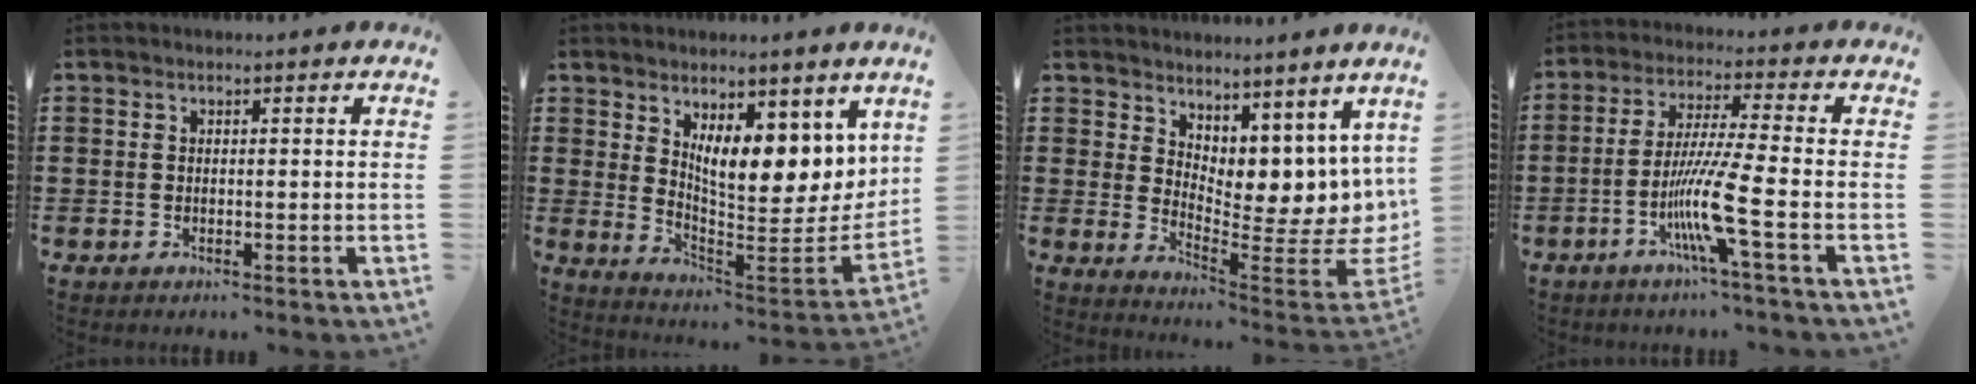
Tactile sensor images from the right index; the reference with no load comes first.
{"total": 9.4, "force": [6.3, 4.0, 5.6], "torque": [-0.088, -0.063, 0.111]}
{"total": 5.6, "force": [4.4, 2.8, 2.0], "torque": [-0.045, -0.066, 0.082]}
{"total": 9.6, "force": [-3.7, -0.1, 8.9], "torque": [-0.182, -0.015, -0.075]}